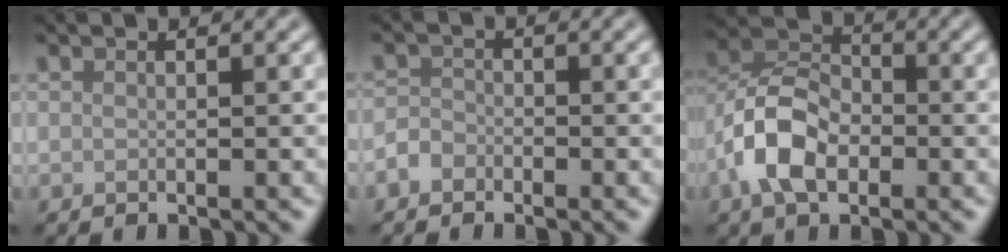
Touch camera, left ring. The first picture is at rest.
{"total": 1.5, "force": [-1.0, 1.0, 0.3], "torque": [-0.002, 0.003, -0.024]}
{"total": 6.5, "force": [-2.5, 4.0, 4.6], "torque": [-0.090, 0.009, -0.056]}